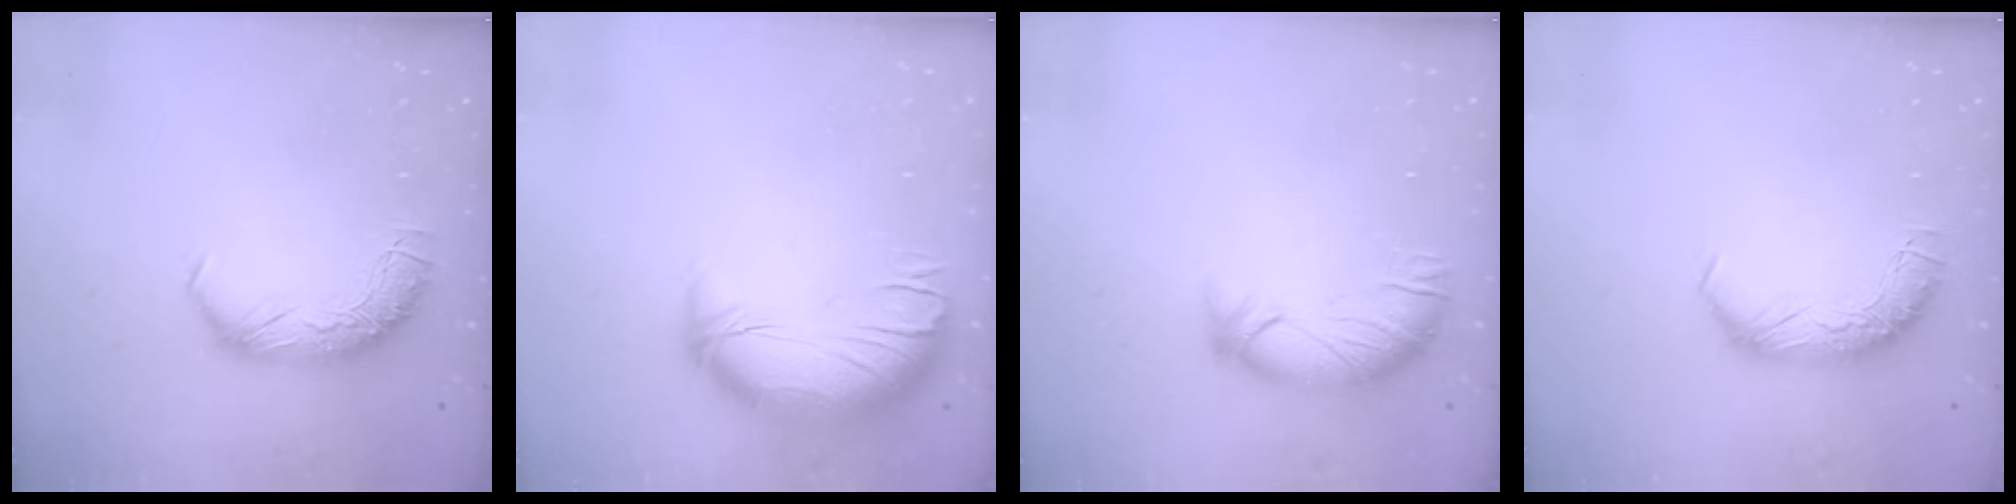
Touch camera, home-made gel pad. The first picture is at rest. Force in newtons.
{"total": 2.5, "press": 1.2, "slide": 2.2}
{"total": 3.5, "press": 3.2, "slide": 1.3}
{"total": 0.0}